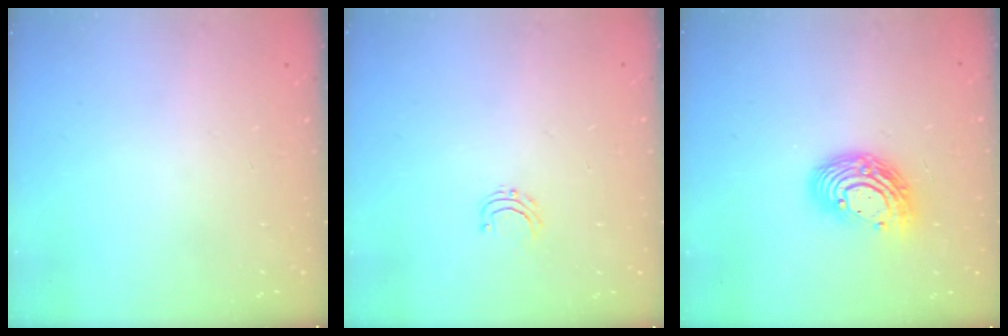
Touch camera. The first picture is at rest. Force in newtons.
{"total": 4.0, "press": 4.0, "slide": 0.3}
{"total": 12.8, "press": 12.8, "slide": 1.1}